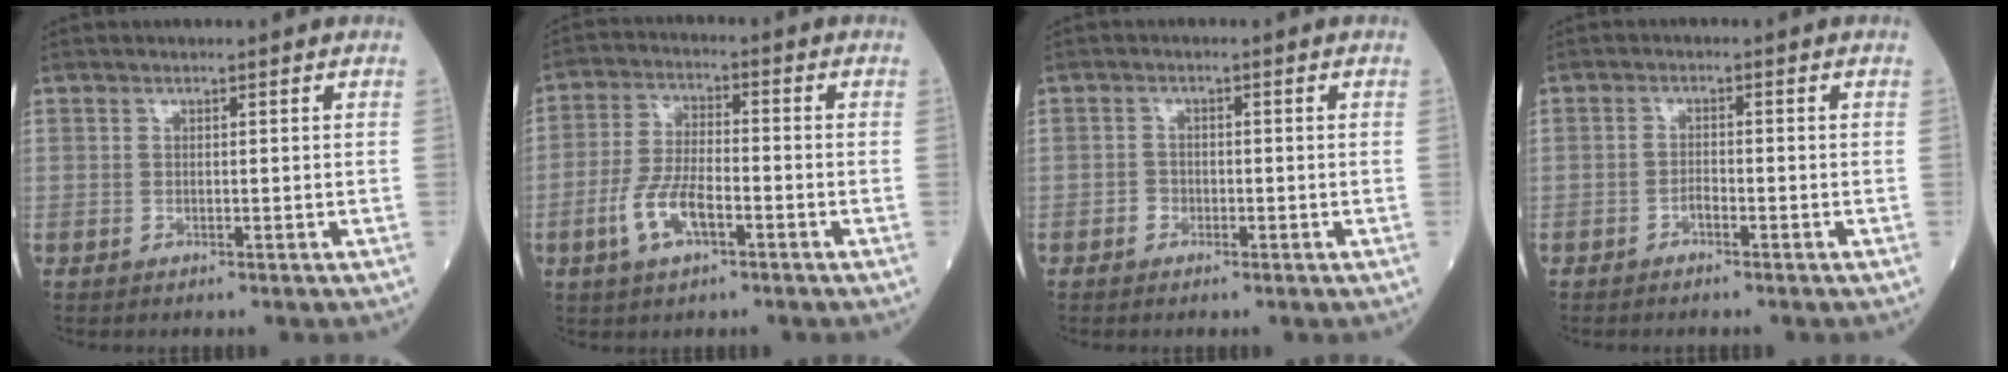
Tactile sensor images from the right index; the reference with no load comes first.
{"total": 7.6, "force": [-3.1, 2.6, 6.4], "torque": [-0.136, 0.001, -0.061]}
{"total": 1.3, "force": [-0.7, 1.1, 0.4], "torque": [0.001, 0.007, -0.013]}
{"total": 1.2, "force": [-0.9, 0.3, 0.8], "torque": [-0.015, 0.003, -0.015]}